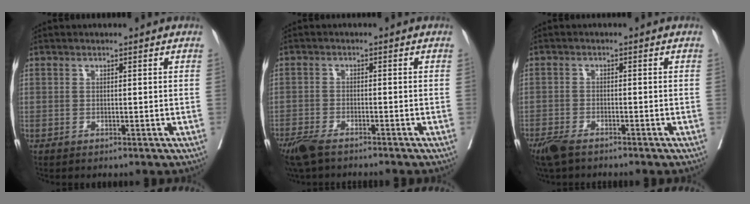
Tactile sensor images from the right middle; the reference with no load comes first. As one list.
[{"total": 6.2, "force": [-5.0, 1.3, 3.4], "torque": [-0.062, -0.013, -0.088]}, {"total": 4.7, "force": [-3.7, 1.2, 2.6], "torque": [-0.051, -0.011, -0.067]}]